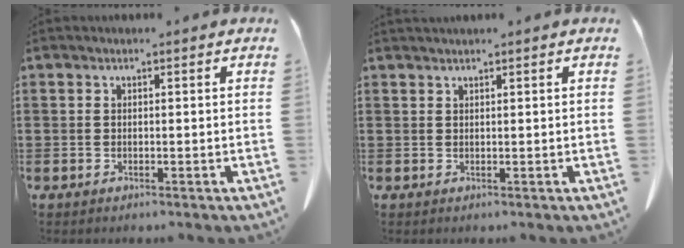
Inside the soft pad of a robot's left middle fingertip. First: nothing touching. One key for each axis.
{"total": 0.8, "fx": 0.7, "fy": 0.0, "fz": 0.2, "tx": -0.006, "ty": -0.002, "tz": 0.015}